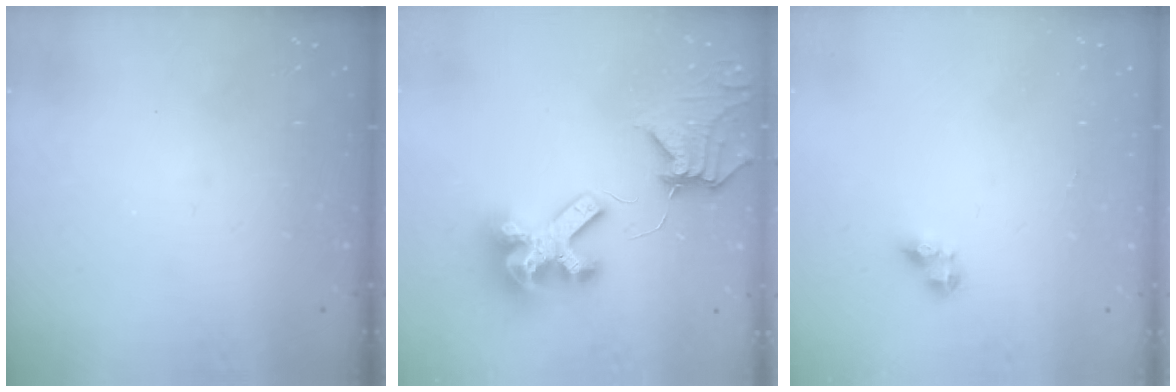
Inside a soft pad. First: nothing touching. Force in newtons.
{"total": 13.4, "press": 13.3, "slide": 1.7}
{"total": 4.1, "press": 4.1, "slide": 0.5}